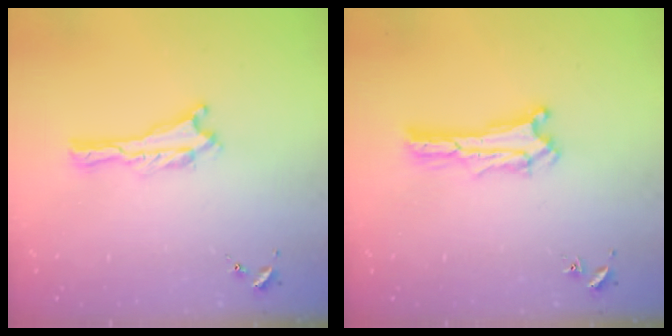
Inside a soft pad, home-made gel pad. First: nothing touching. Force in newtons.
{"total": 0.9, "press": 0.9, "slide": 0.2}